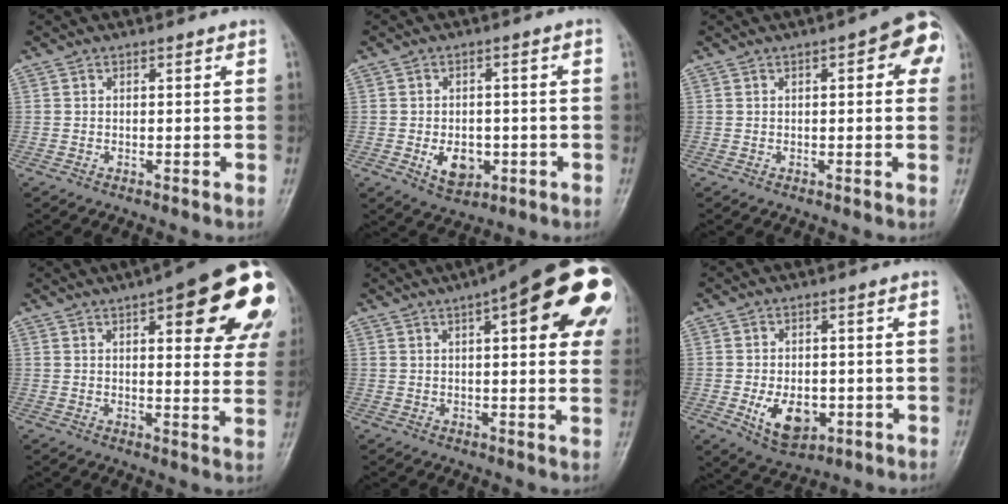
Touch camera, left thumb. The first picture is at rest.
{"total": 6.3, "force": [-1.8, 4.4, 4.2], "torque": [-0.049, 0.006, -0.019]}
{"total": 7.2, "force": [2.2, 2.6, 6.3], "torque": [-0.057, 0.010, 0.015]}
{"total": 23.3, "force": [9.8, 7.6, 19.7], "torque": [-0.208, -0.011, 0.119]}
{"total": 23.7, "force": [9.1, 6.9, 20.8], "torque": [-0.240, 0.015, 0.115]}
{"total": 8.4, "force": [-2.3, 5.3, 6.1], "torque": [-0.083, 0.002, -0.025]}